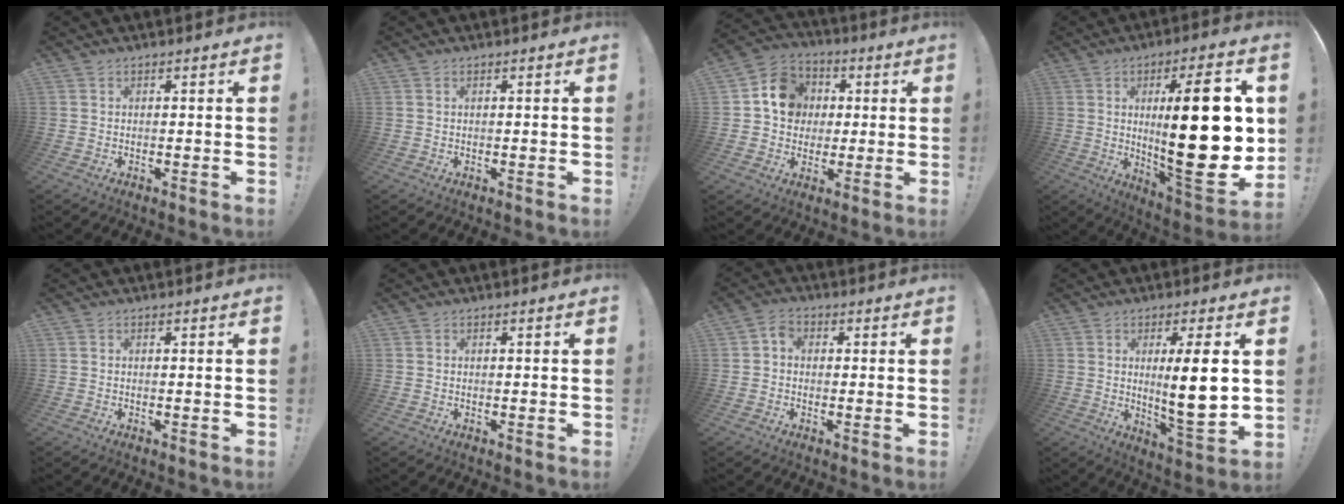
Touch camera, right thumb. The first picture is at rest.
{"total": 0.0}
{"total": 12.9, "force": [2.3, 11.5, 5.3], "torque": [-0.061, 0.008, 0.052]}
{"total": 28.4, "force": [2.6, 7.7, 27.2], "torque": [-0.428, -0.030, 0.040]}
{"total": 0.0}
{"total": 0.0}
{"total": 3.6, "force": [-0.1, 2.8, 2.2], "torque": [-0.031, 0.007, -0.003]}
{"total": 12.7, "force": [1.7, 1.8, 12.5], "torque": [-0.203, -0.020, 0.018]}